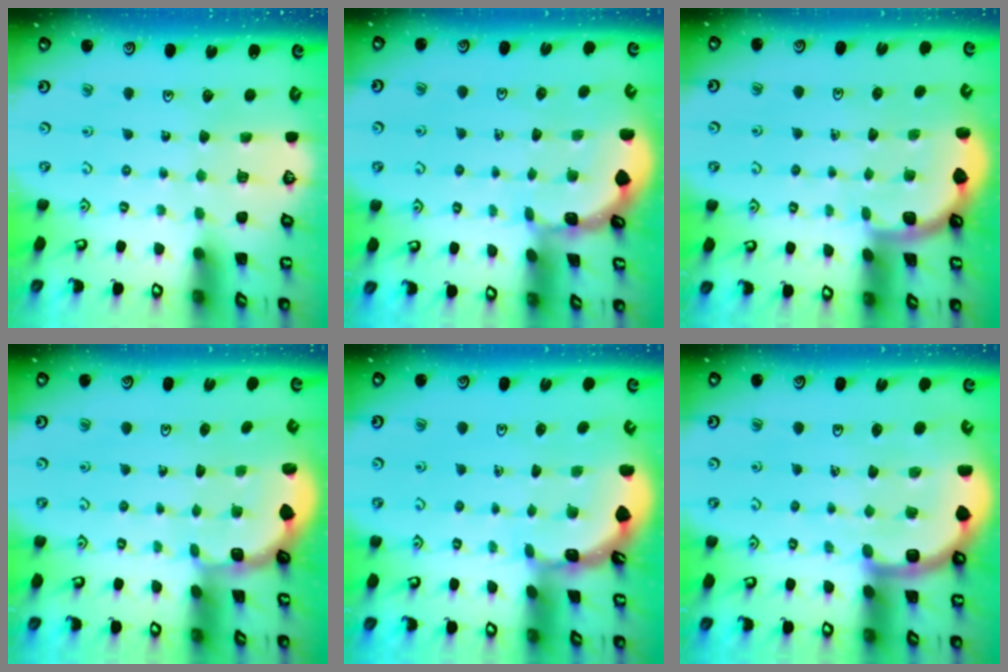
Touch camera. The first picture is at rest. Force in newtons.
{"total": 1.0, "press": 1.0, "slide": 0.1}
{"total": 1.7, "press": 1.7, "slide": 0.0}
{"total": 1.8, "press": 1.6, "slide": 0.7}
{"total": 1.9, "press": 1.9, "slide": 0.1}
{"total": 8.3, "press": 8.1, "slide": 2.0}